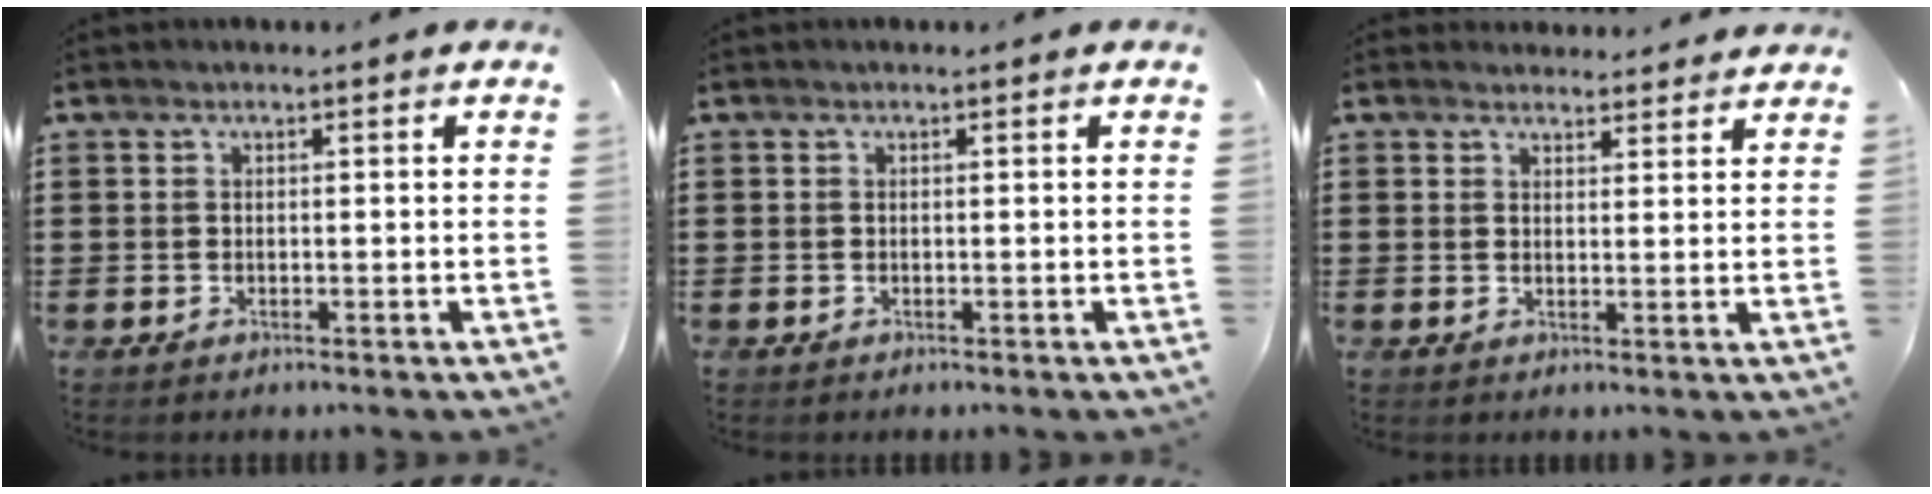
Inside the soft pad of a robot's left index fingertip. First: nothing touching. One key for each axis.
{"total": 0.0}
{"total": 2.6, "fx": 2.5, "fy": 0.6, "fz": 0.1, "tx": -0.001, "ty": -0.008, "tz": 0.047}